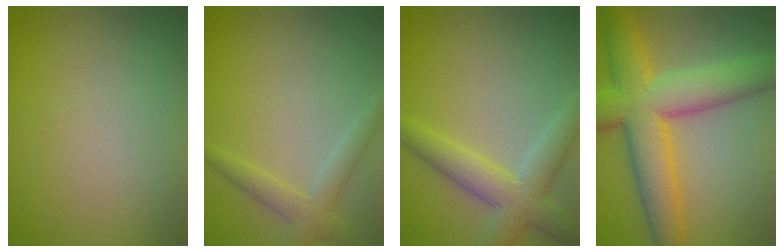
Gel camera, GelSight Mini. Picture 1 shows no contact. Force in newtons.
{"total": 2.6, "press": 2.6, "slide": 0.2}
{"total": 5.0, "press": 5.0, "slide": 0.2}
{"total": 10.5, "press": 10.5, "slide": 0.0}